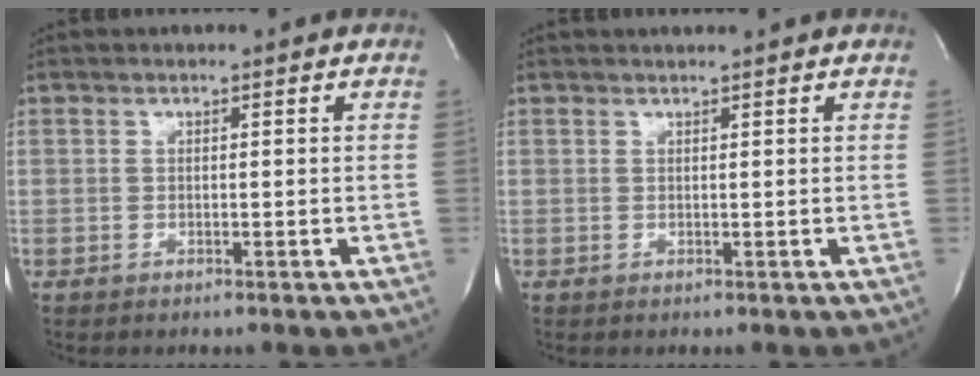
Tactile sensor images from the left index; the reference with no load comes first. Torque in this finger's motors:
{"motor_torque": [0.31, -0.25, -0.07, -0.01]}